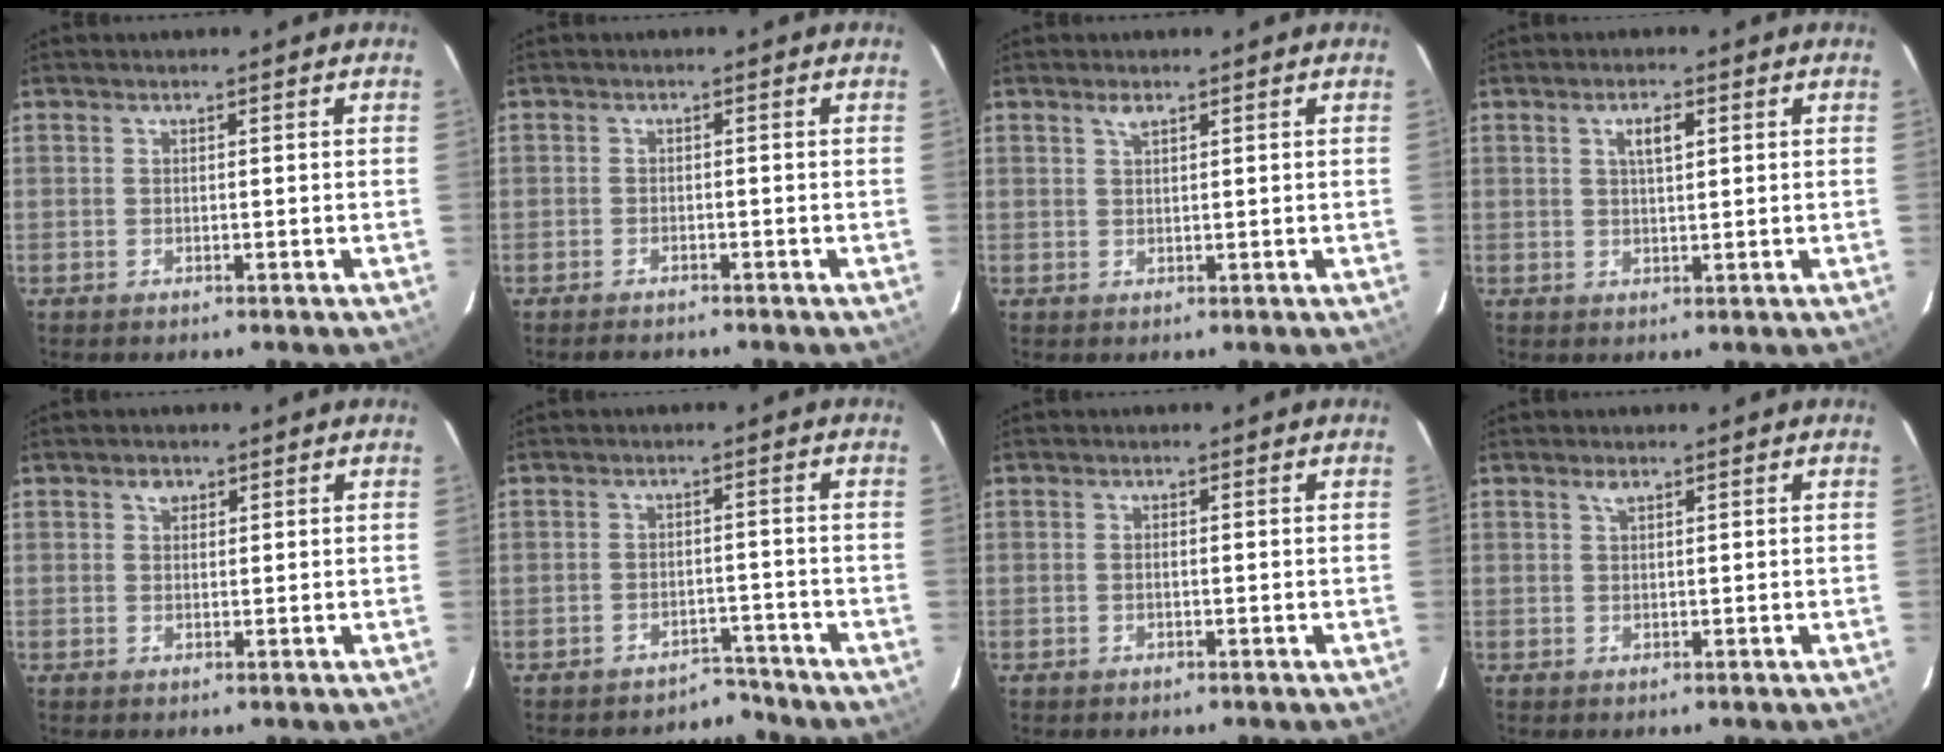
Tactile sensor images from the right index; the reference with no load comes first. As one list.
[{"total": 2.4, "force": [-2.3, 0.7, 0.6], "torque": [-0.020, -0.004, -0.037]}, {"total": 1.4, "force": [0.9, 0.5, 0.9], "torque": [-0.017, 0.004, 0.017]}, {"total": 3.1, "force": [1.1, 1.0, 2.7], "torque": [-0.047, 0.005, 0.020]}, {"total": 1.7, "force": [0.9, 1.3, 0.6], "torque": [-0.008, 0.008, 0.015]}, {"total": 4.1, "force": [-3.7, 1.8, -0.3], "torque": [0.011, 0.019, -0.048]}, {"total": 0.7, "force": [-0.1, 0.2, 0.7], "torque": [-0.013, 0.003, -0.003]}, {"total": 1.1, "force": [0.7, 0.4, 0.7], "torque": [-0.013, 0.003, 0.014]}]